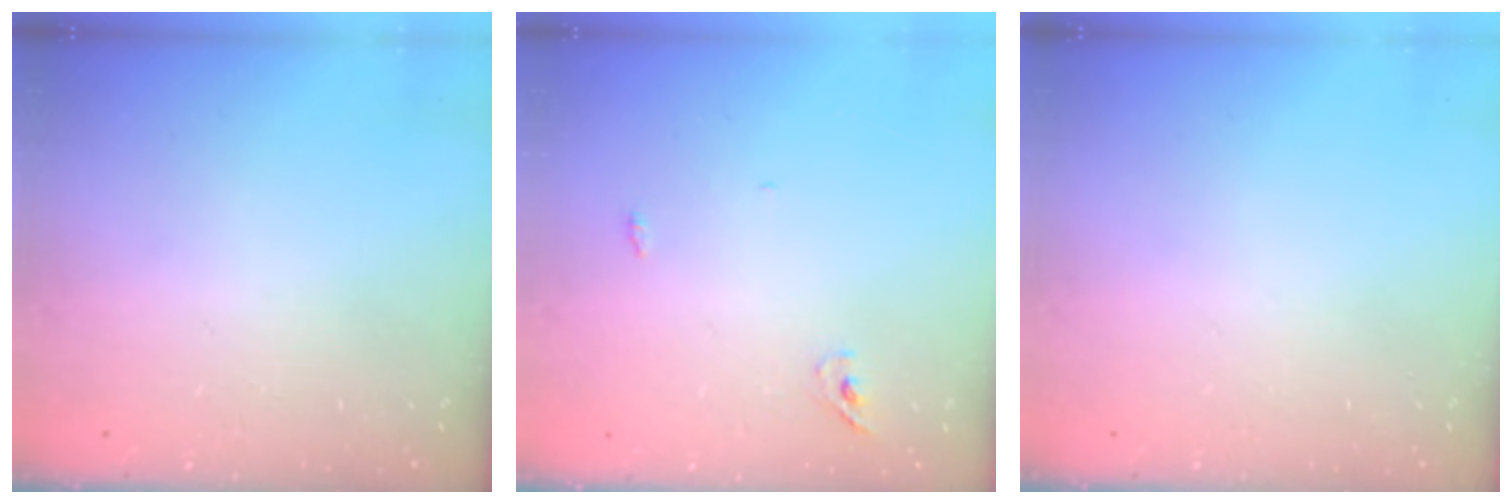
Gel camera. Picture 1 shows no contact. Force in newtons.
{"total": 2.1, "press": 1.9, "slide": 1.0}
{"total": 0.0}